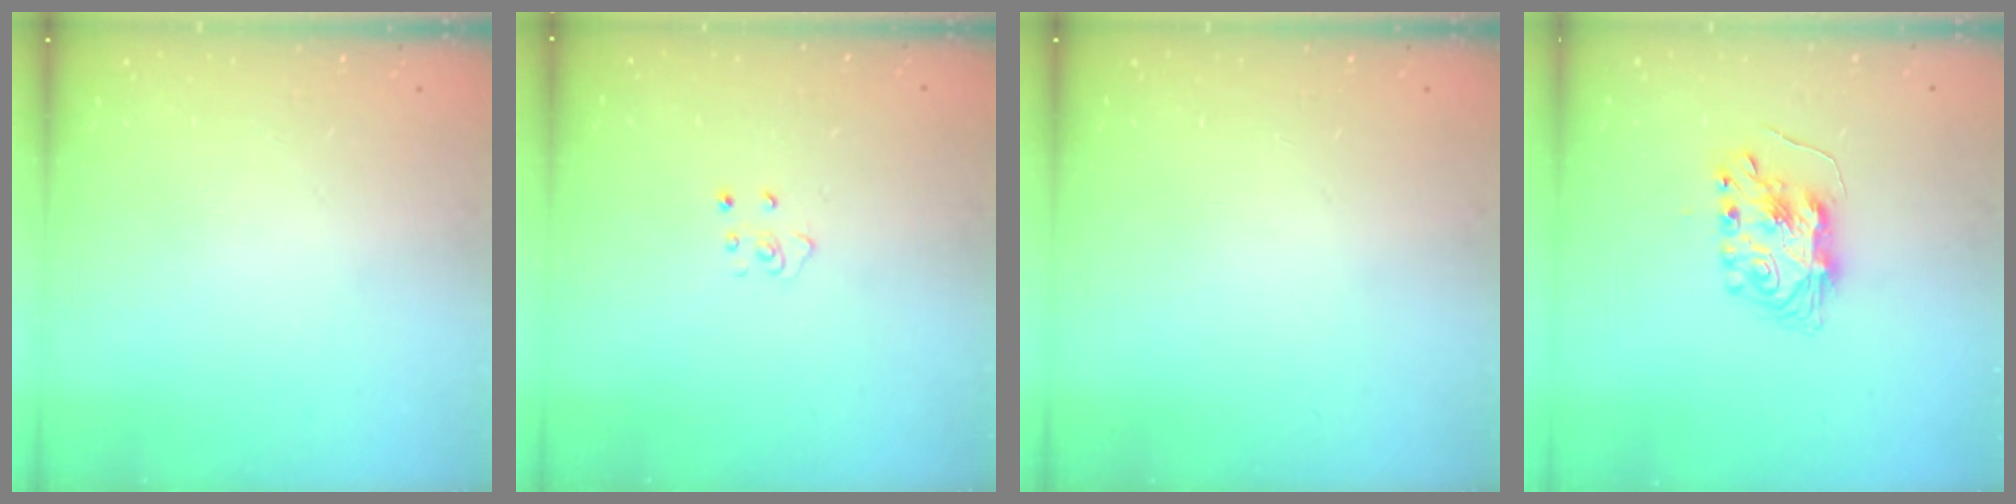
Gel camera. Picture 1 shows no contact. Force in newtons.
{"total": 4.1, "press": 4.1, "slide": 0.3}
{"total": 0.0}
{"total": 8.1, "press": 8.1, "slide": 0.5}